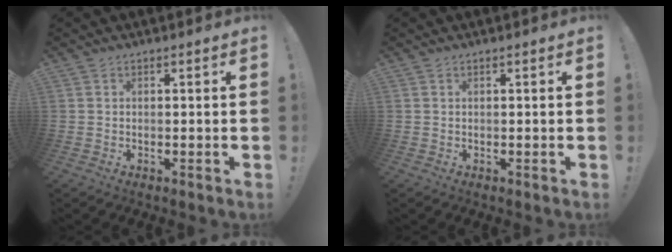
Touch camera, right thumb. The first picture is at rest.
{"total": 0.0}